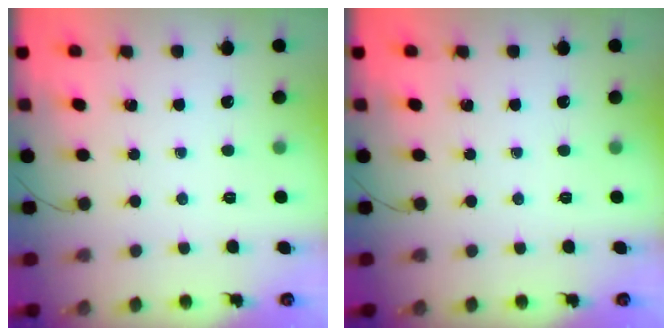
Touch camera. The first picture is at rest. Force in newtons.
{"total": 0.0}